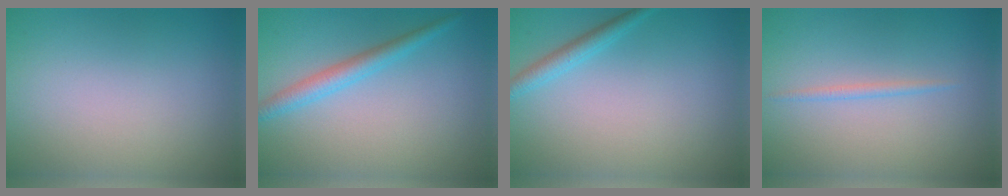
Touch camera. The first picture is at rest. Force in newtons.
{"total": 2.5, "press": 2.5, "slide": 0.1}
{"total": 1.8, "press": 1.8, "slide": 0.1}
{"total": 0.9, "press": 0.9, "slide": 0.1}